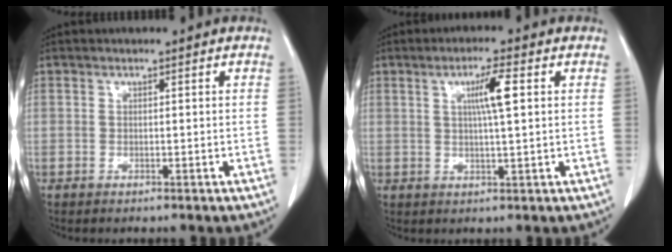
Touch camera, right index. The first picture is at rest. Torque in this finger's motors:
{"motor_torque": [0.23, 0.07, 0.08, 0.05]}